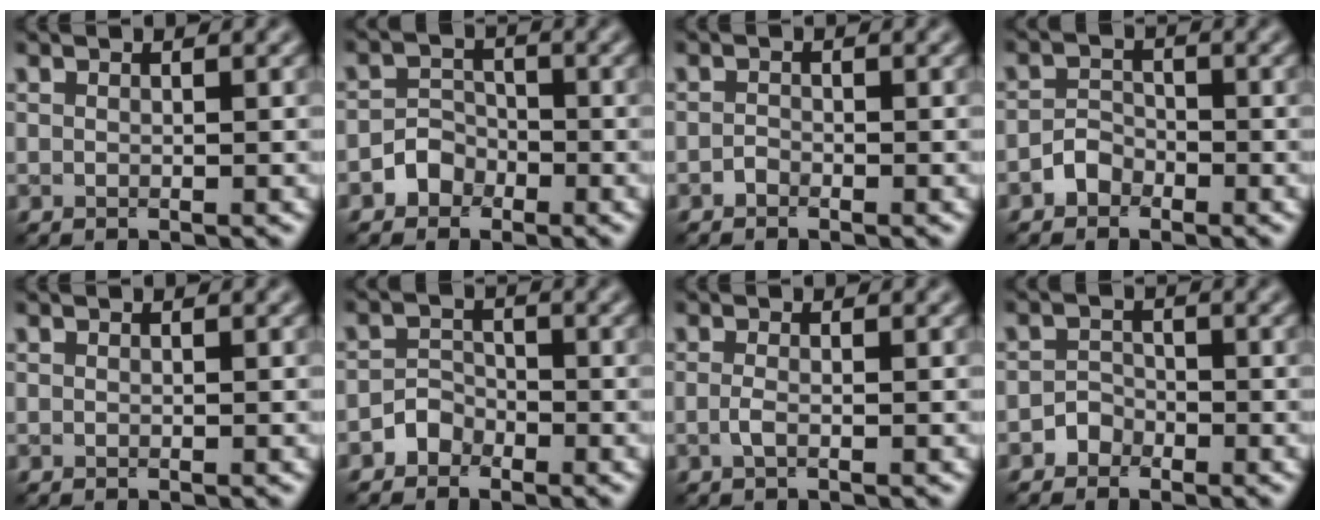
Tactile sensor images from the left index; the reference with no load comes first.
{"total": 2.2, "force": [-1.3, 1.7, 0.4], "torque": [0.002, 0.010, -0.027]}
{"total": 0.7, "force": [-0.5, 0.3, 0.2], "torque": [-0.003, -0.001, -0.012]}
{"total": 1.8, "force": [-1.2, 1.2, 0.4], "torque": [-0.002, 0.010, -0.024]}
{"total": 0.0}
{"total": 1.8, "force": [-1.3, 1.2, 0.2], "torque": [0.004, 0.011, -0.026]}
{"total": 1.1, "force": [-0.3, 0.3, 0.9], "torque": [-0.022, -0.003, -0.010]}
{"total": 1.5, "force": [-1.1, 1.0, 0.1], "torque": [0.006, 0.009, -0.020]}